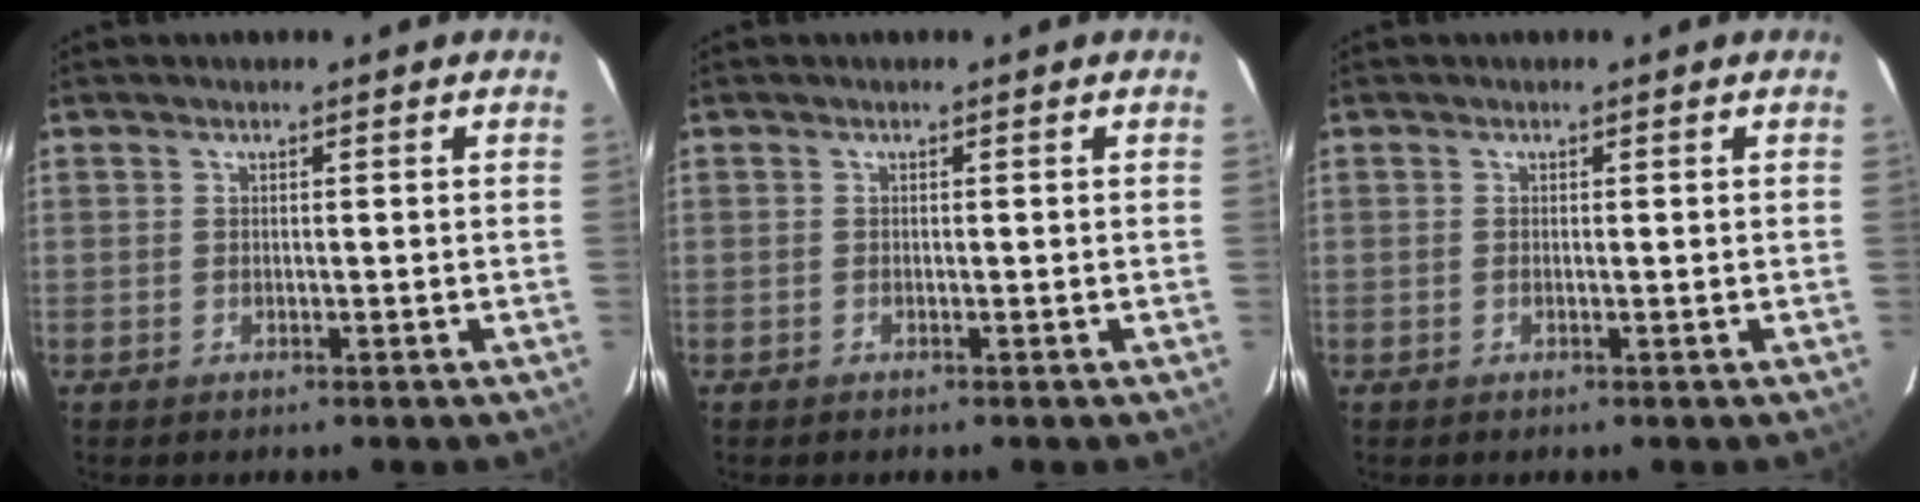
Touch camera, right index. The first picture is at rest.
{"total": 0.0}
{"total": 0.0}